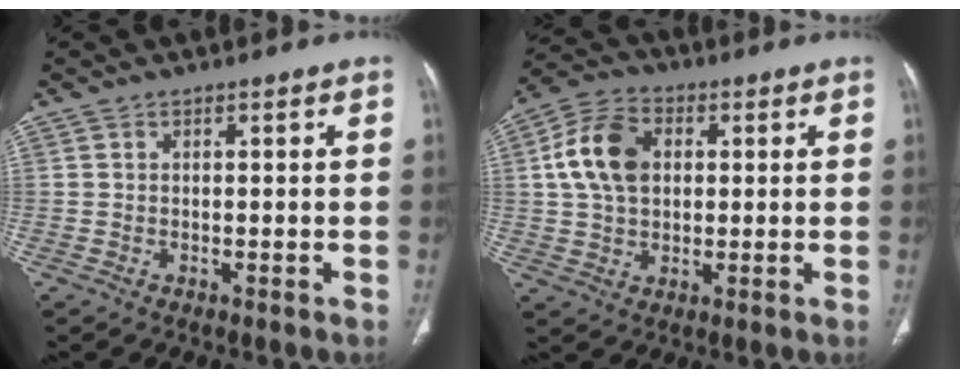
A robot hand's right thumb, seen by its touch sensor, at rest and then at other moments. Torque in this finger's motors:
{"motor_torque": [-0.46, 0.75, 1.07, -0.02, 0.11]}